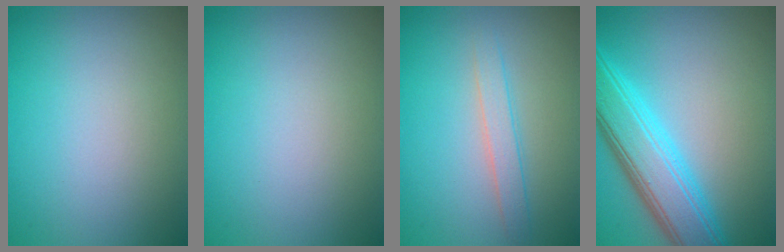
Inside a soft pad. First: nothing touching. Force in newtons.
{"total": 0.0}
{"total": 1.9, "press": 1.9, "slide": 0.1}
{"total": 7.3, "press": 7.3, "slide": 0.2}